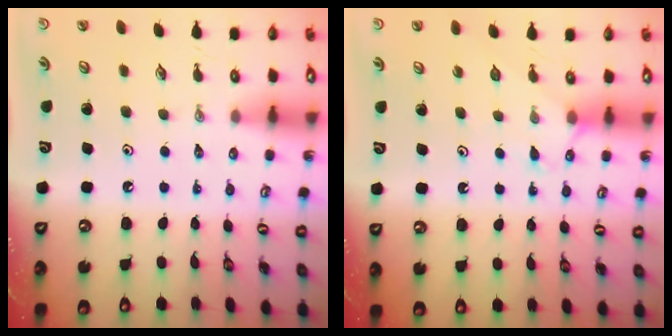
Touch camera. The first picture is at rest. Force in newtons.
{"total": 4.1, "press": 4.0, "slide": 0.5}